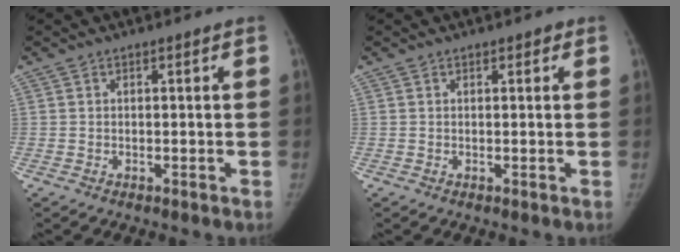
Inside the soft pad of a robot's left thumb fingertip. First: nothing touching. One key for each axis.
{"total": 1.0, "fx": 0.6, "fy": 0.6, "fz": 0.5, "tx": 0.004, "ty": 0.000, "tz": 0.002}